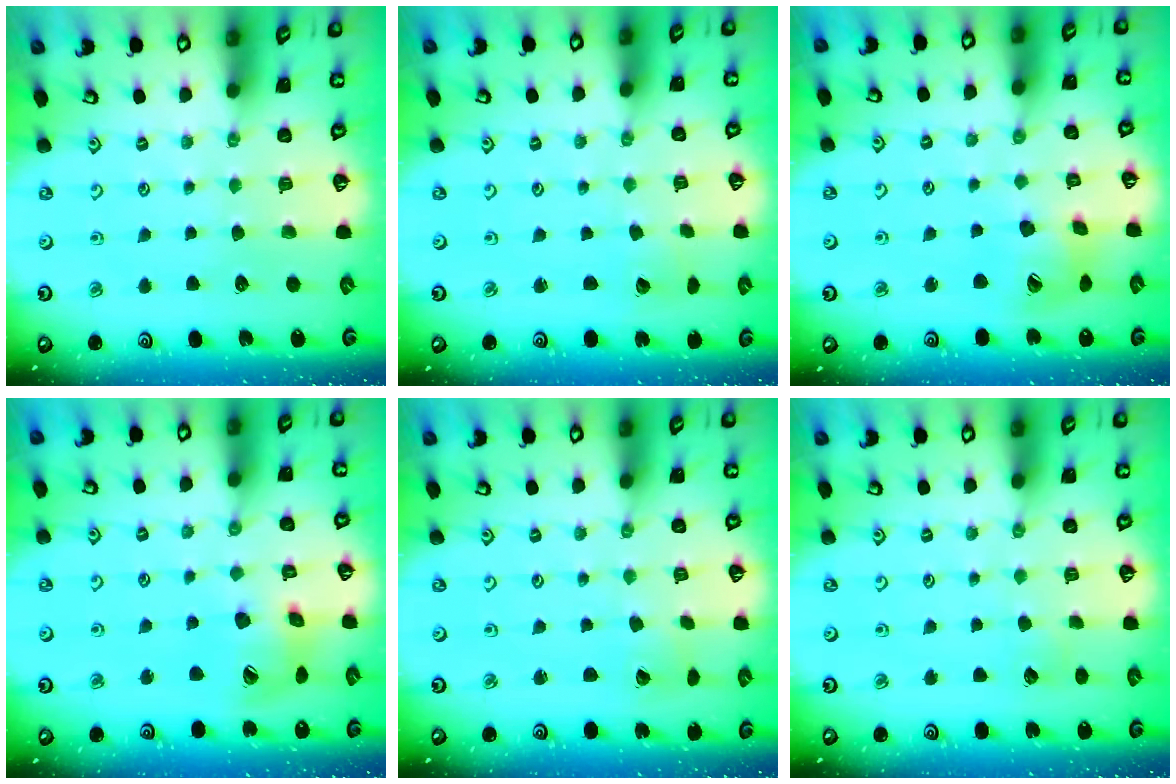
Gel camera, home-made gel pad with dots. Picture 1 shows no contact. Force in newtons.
{"total": 2.2, "press": 2.2, "slide": 0.2}
{"total": 14.3, "press": 14.2, "slide": 2.1}
{"total": 13.0, "press": 12.9, "slide": 2.0}
{"total": 1.9, "press": 1.9, "slide": 0.2}
{"total": 2.0, "press": 2.0, "slide": 0.1}